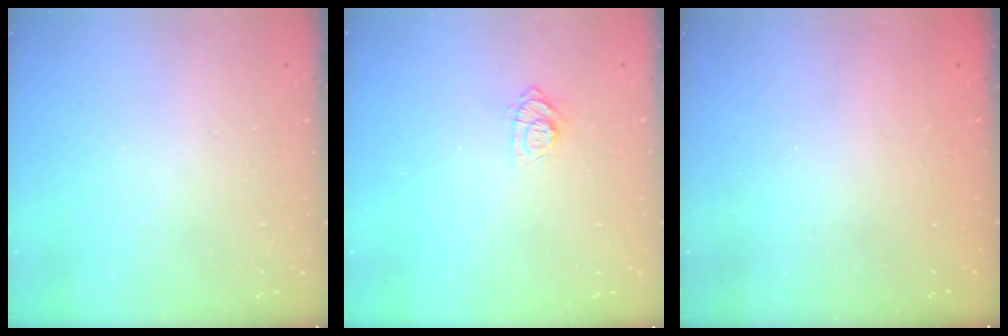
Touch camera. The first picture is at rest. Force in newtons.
{"total": 6.5, "press": 6.5, "slide": 0.8}
{"total": 2.5, "press": 2.3, "slide": 0.8}